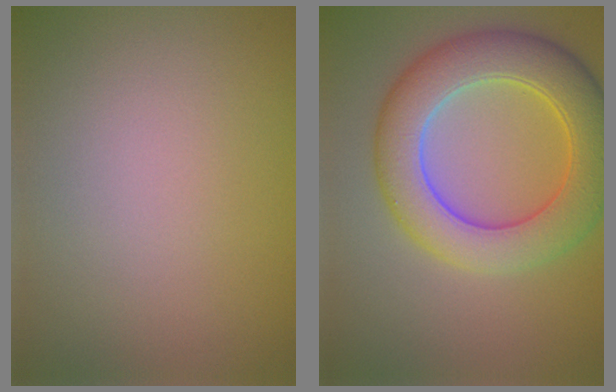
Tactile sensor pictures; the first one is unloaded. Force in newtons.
{"total": 8.3, "press": 8.3, "slide": 0.4}